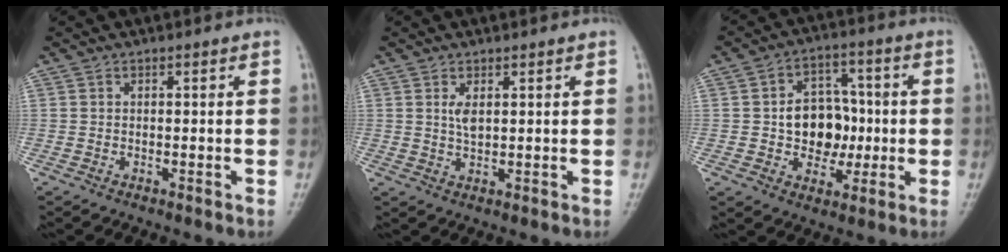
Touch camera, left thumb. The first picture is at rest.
{"total": 2.4, "force": [0.9, 1.1, 1.9], "torque": [-0.032, -0.008, 0.022]}
{"total": 10.9, "force": [-0.7, 8.4, 6.8], "torque": [-0.053, 0.022, -0.011]}